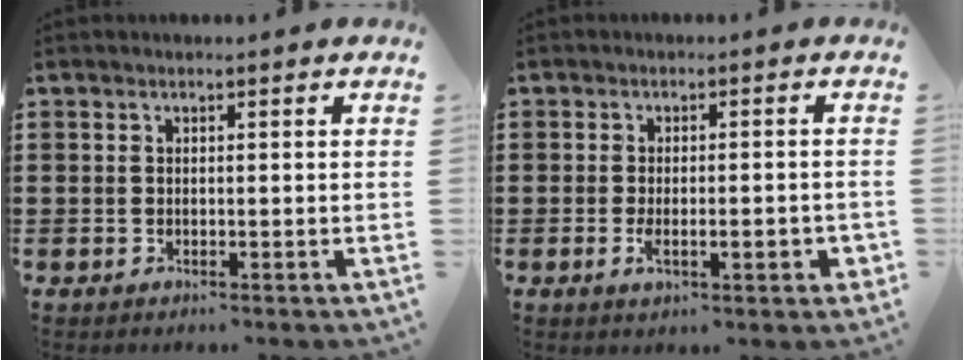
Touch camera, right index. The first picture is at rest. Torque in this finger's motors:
{"motor_torque": [1.01, -0.40, 0.11, 0.06]}